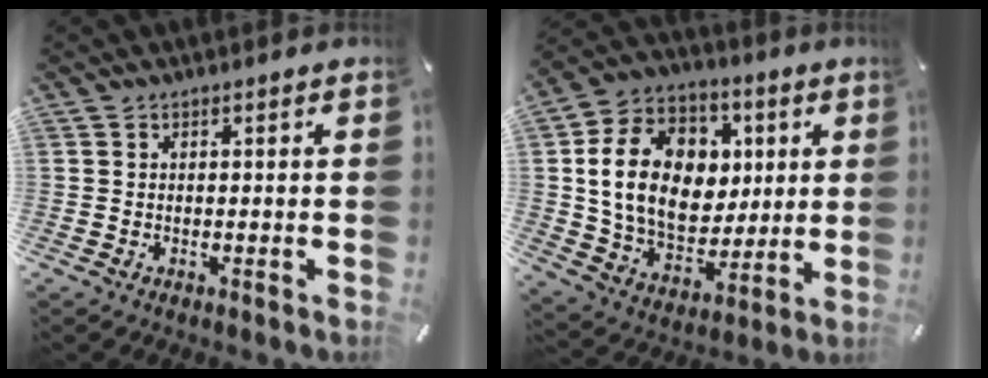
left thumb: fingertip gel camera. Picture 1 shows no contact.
{"total": 18.6, "force": [3.0, 14.9, 10.6], "torque": [-0.206, 0.002, 0.064]}